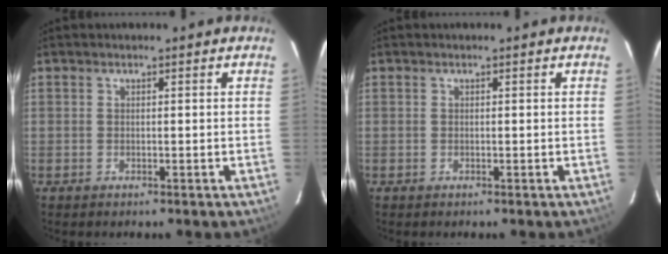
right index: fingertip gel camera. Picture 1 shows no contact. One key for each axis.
{"total": 0.0}